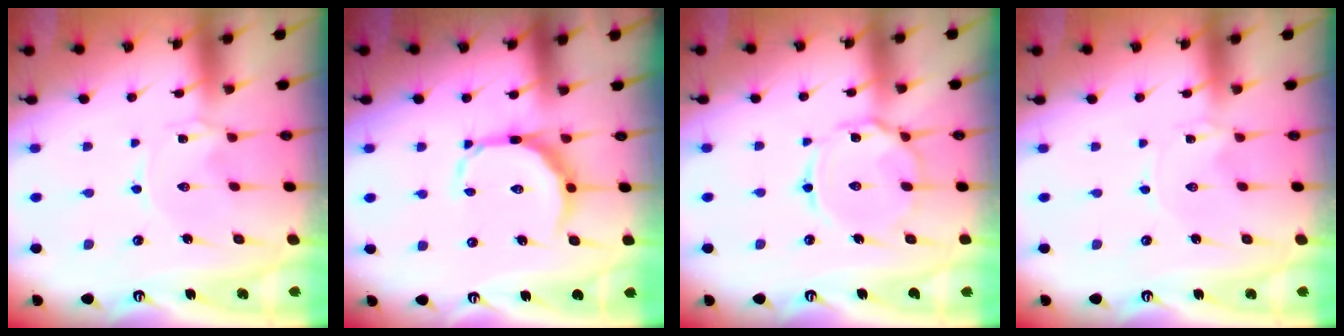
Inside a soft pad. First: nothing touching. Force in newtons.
{"total": 10.4, "press": 10.4, "slide": 0.7}
{"total": 9.6, "press": 9.5, "slide": 0.7}
{"total": 0.0}